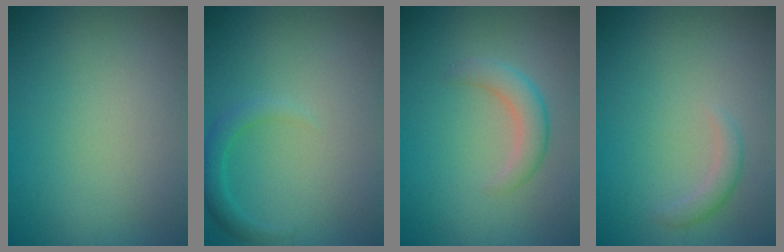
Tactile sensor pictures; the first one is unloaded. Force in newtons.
{"total": 1.6, "press": 1.6, "slide": 0.1}
{"total": 2.6, "press": 2.5, "slide": 0.3}
{"total": 1.3, "press": 1.3, "slide": 0.1}